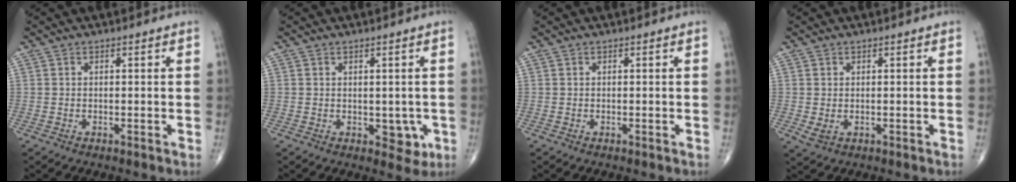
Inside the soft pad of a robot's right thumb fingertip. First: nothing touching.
{"total": 3.8, "force": [-0.5, 2.6, 2.7], "torque": [-0.009, -0.003, 0.000]}
{"total": 0.0}
{"total": 2.0, "force": [0.0, 1.4, 1.4], "torque": [-0.030, -0.004, 0.005]}